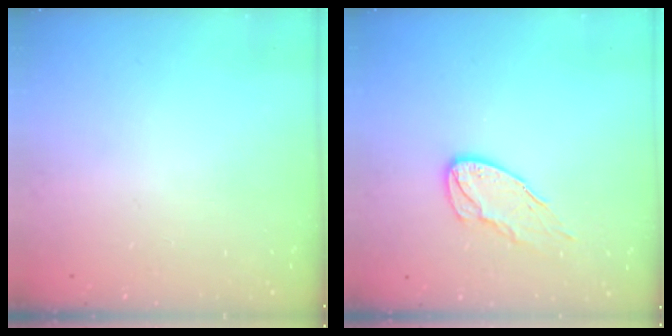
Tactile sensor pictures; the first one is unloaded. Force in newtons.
{"total": 8.9, "press": 8.9, "slide": 0.3}